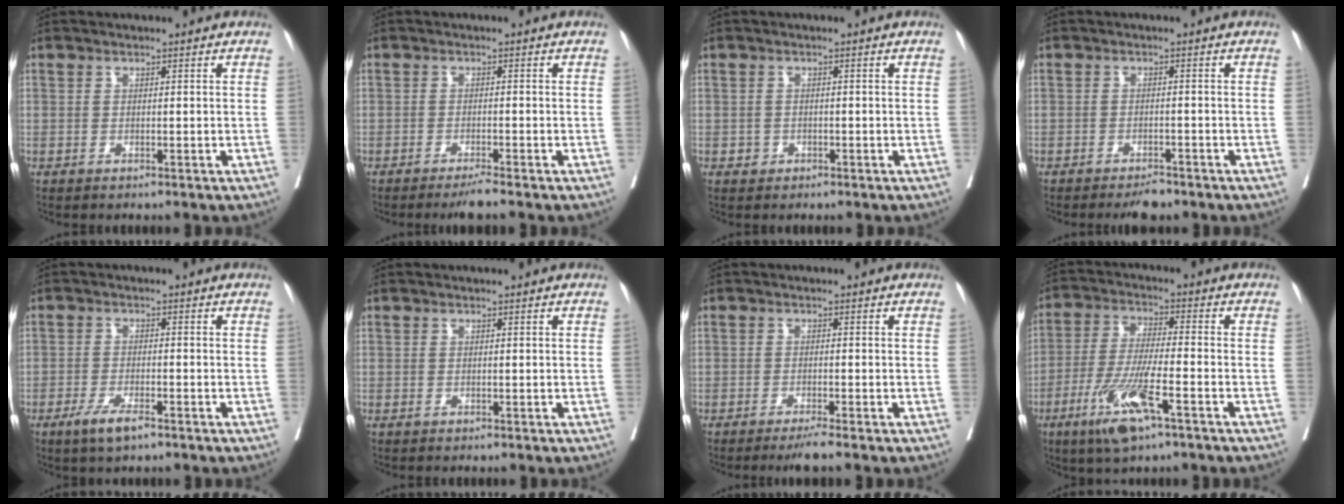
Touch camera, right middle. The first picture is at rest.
{"total": 2.4, "force": [-1.9, -0.7, 1.2], "torque": [-0.025, -0.005, -0.035]}
{"total": 1.1, "force": [-0.5, 1.0, 0.2], "torque": [0.001, 0.004, -0.007]}
{"total": 2.7, "force": [-2.3, 0.6, 1.2], "torque": [-0.022, -0.004, -0.034]}
{"total": 4.2, "force": [-2.8, 0.9, 3.1], "torque": [-0.066, -0.007, -0.048]}
{"total": 0.0}
{"total": 2.5, "force": [-1.9, -0.7, 1.4], "torque": [-0.027, -0.005, -0.035]}
{"total": 10.8, "force": [-5.5, 1.1, 9.2], "torque": [-0.187, -0.023, -0.102]}